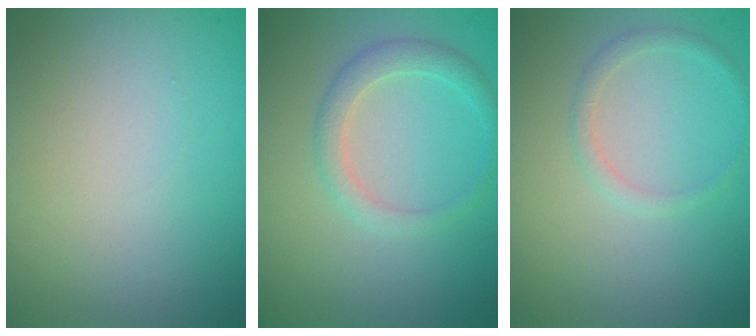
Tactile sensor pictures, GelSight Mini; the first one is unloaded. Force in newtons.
{"total": 2.2, "press": 2.2, "slide": 0.2}
{"total": 1.2, "press": 1.2, "slide": 0.2}